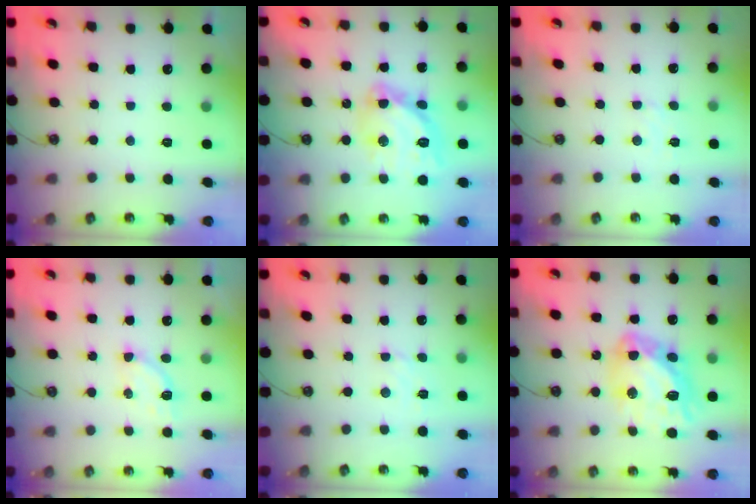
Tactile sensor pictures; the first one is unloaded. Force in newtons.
{"total": 15.2, "press": 15.1, "slide": 1.5}
{"total": 3.5, "press": 3.4, "slide": 0.6}
{"total": 3.8, "press": 3.8, "slide": 0.5}
{"total": 3.8, "press": 3.7, "slide": 0.6}
{"total": 17.2, "press": 17.1, "slide": 1.7}